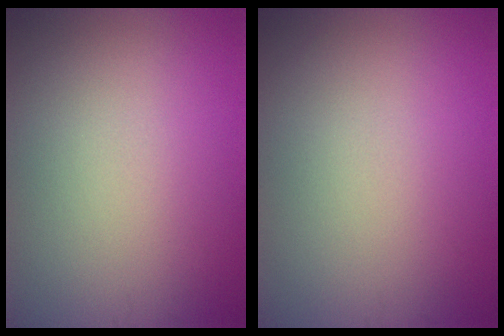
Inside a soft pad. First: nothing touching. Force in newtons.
{"total": 0.0}